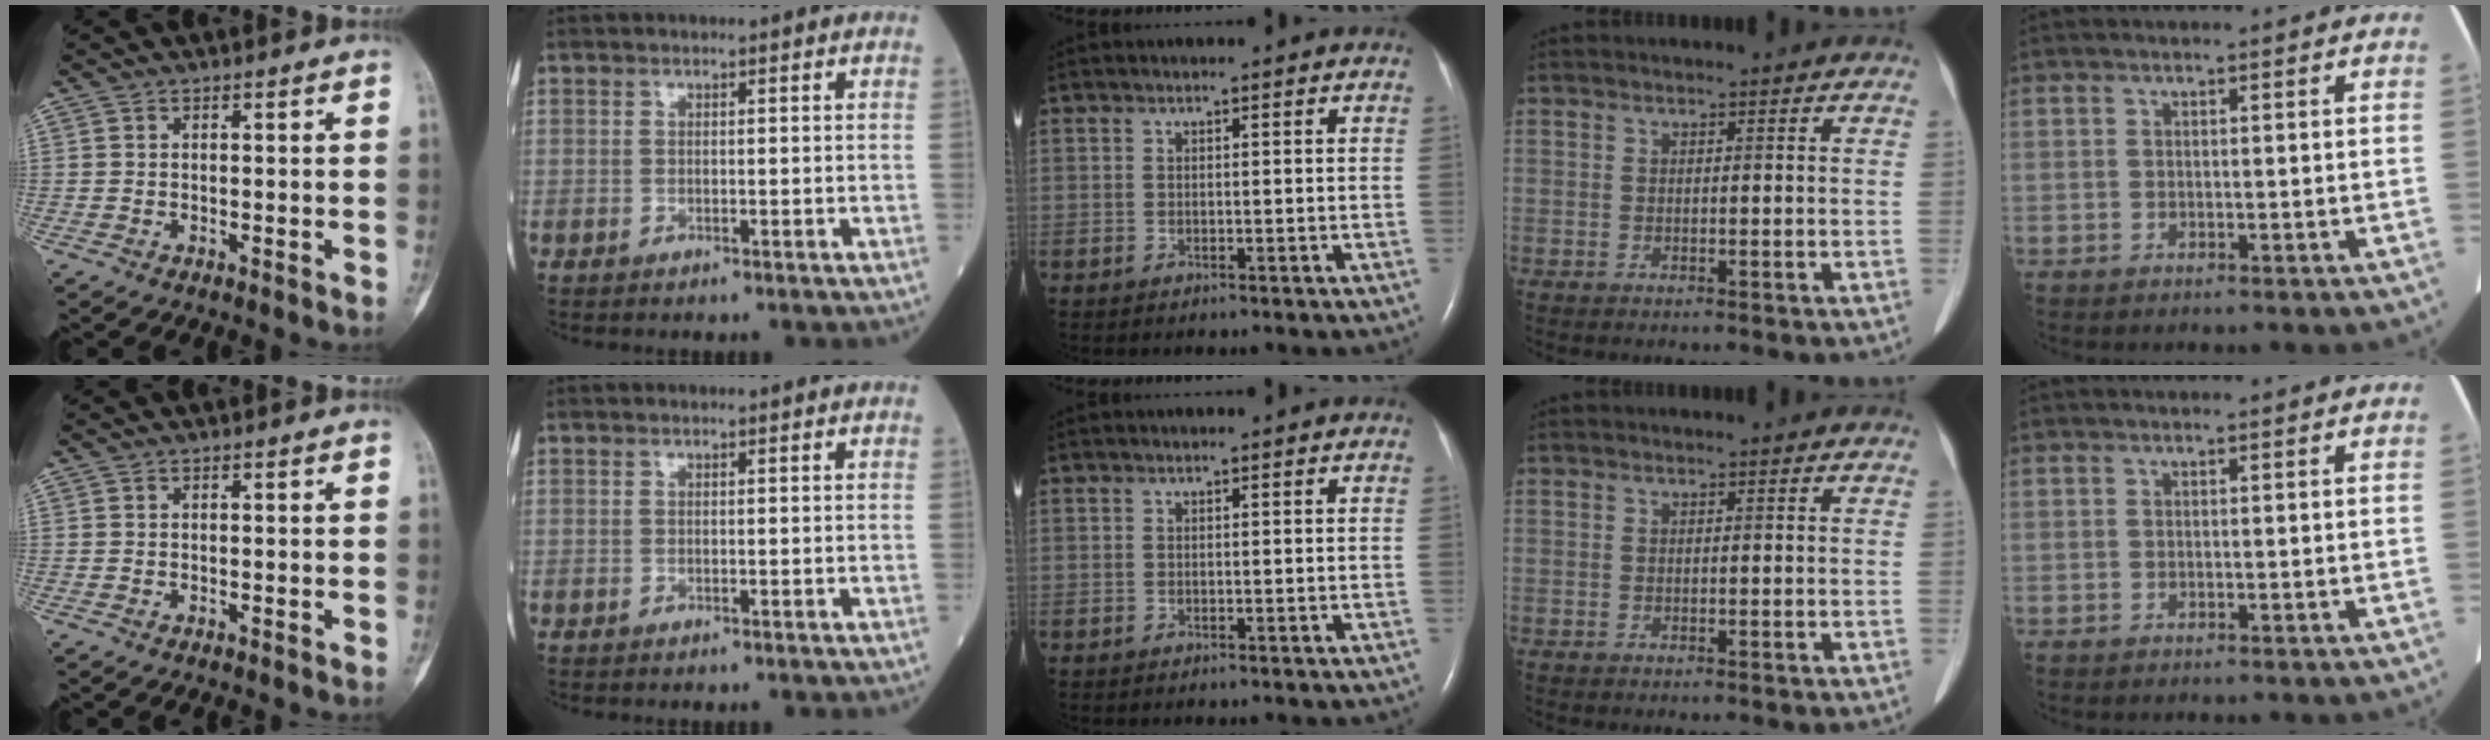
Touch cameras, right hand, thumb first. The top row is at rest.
{}